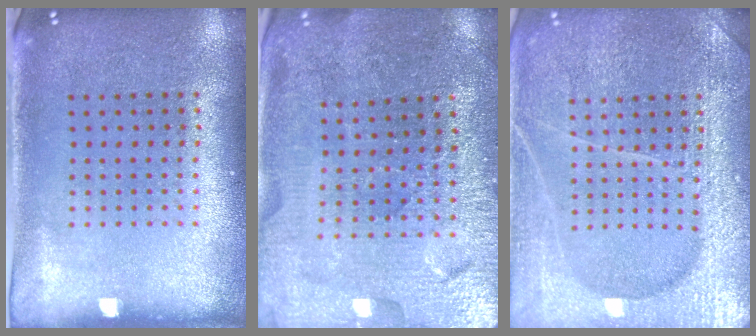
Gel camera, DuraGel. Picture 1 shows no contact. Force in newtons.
{"total": 3.3, "press": 3.3, "slide": 0.2}
{"total": 5.9, "press": 5.9, "slide": 0.7}